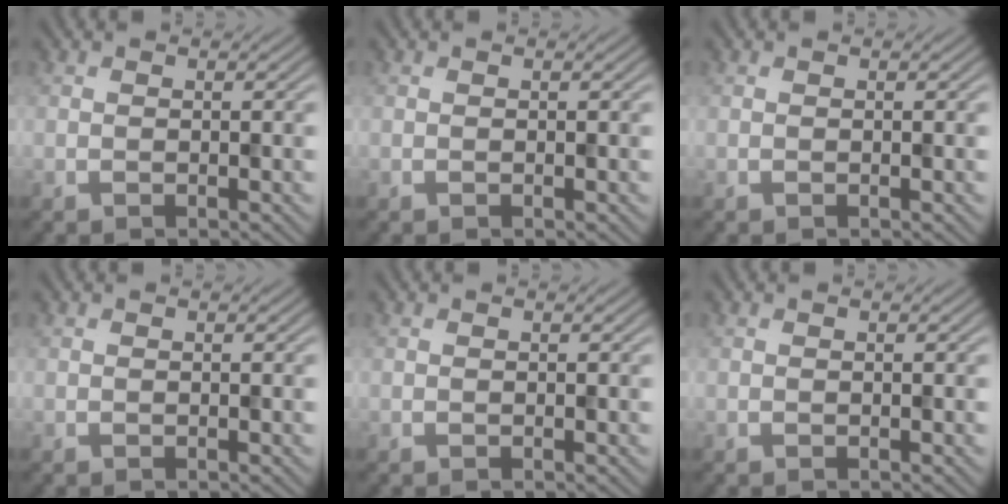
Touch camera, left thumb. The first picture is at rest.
{"total": 0.0}
{"total": 0.0}
{"total": 0.0}
{"total": 0.0}
{"total": 0.0}